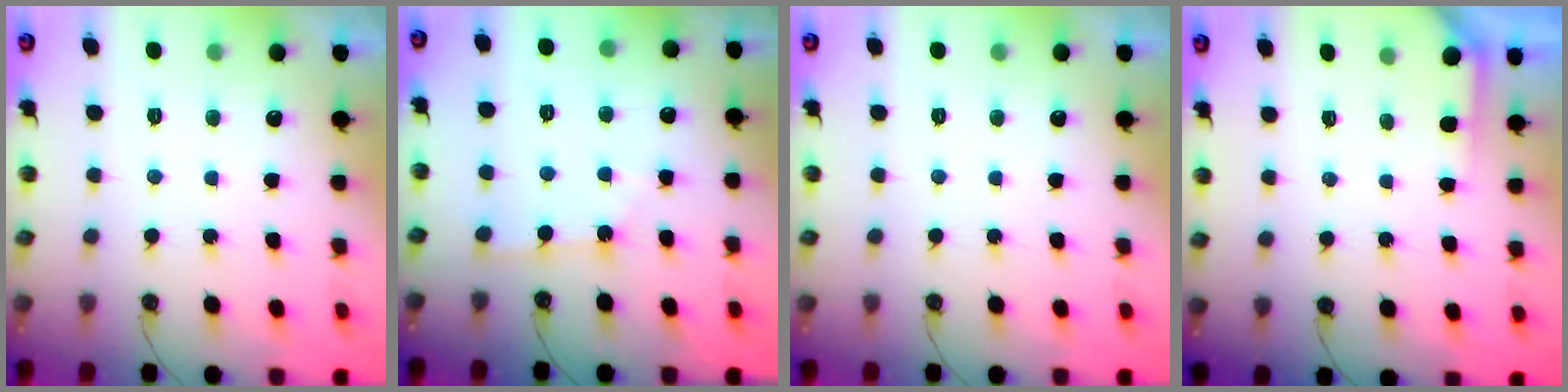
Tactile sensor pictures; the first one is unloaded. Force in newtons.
{"total": 2.2, "press": 2.2, "slide": 0.4}
{"total": 0.0}
{"total": 2.7, "press": 2.7, "slide": 0.3}